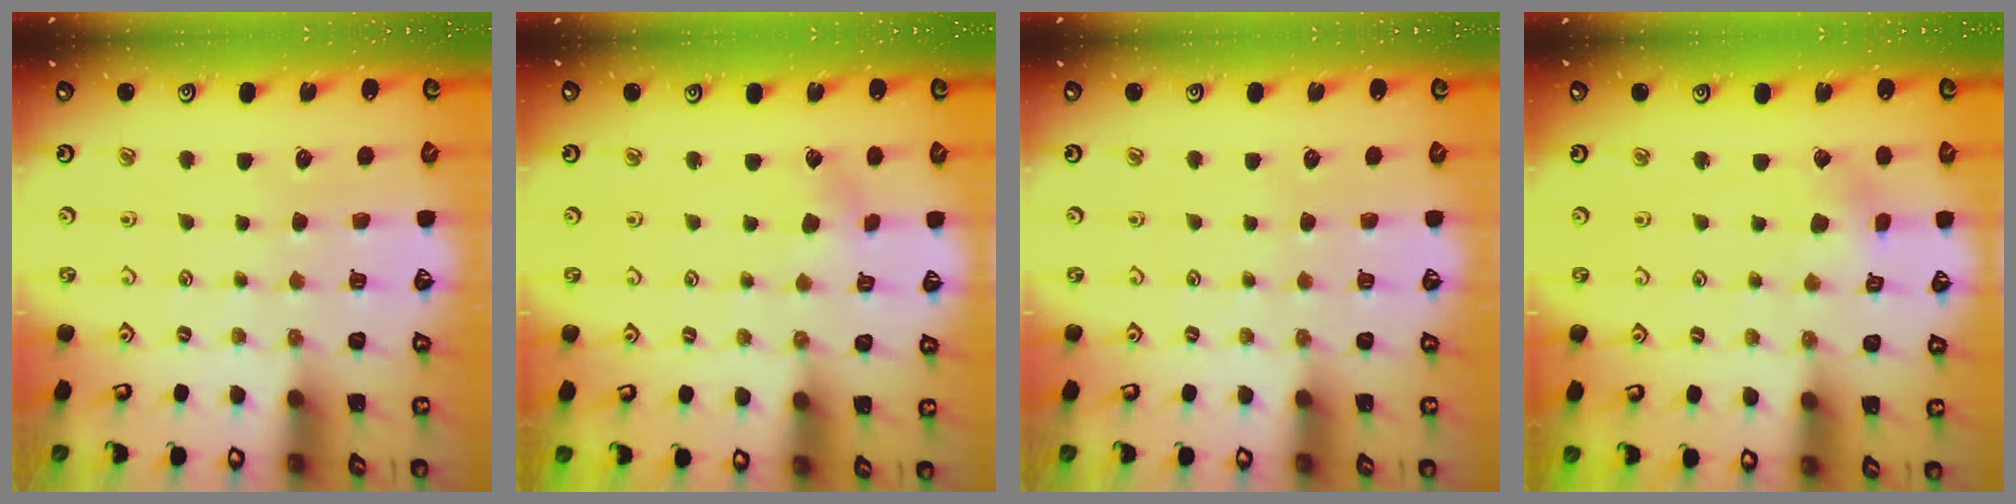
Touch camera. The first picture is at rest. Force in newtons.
{"total": 2.2, "press": 2.2, "slide": 0.3}
{"total": 0.0}
{"total": 2.2, "press": 2.2, "slide": 0.2}